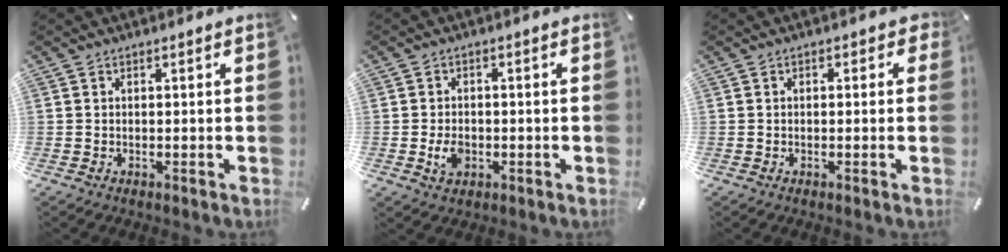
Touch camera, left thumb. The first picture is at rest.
{"total": 4.1, "force": [-1.0, 3.0, 2.6], "torque": [-0.057, 0.000, -0.018]}
{"total": 1.3, "force": [-0.3, 1.0, 0.8], "torque": [-0.005, 0.003, -0.008]}